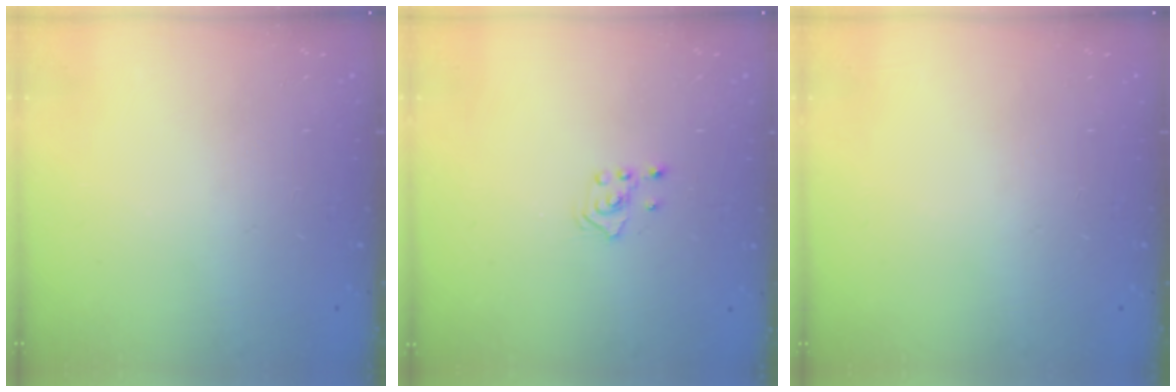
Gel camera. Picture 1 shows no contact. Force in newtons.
{"total": 2.4, "press": 2.2, "slide": 0.8}
{"total": 0.0}